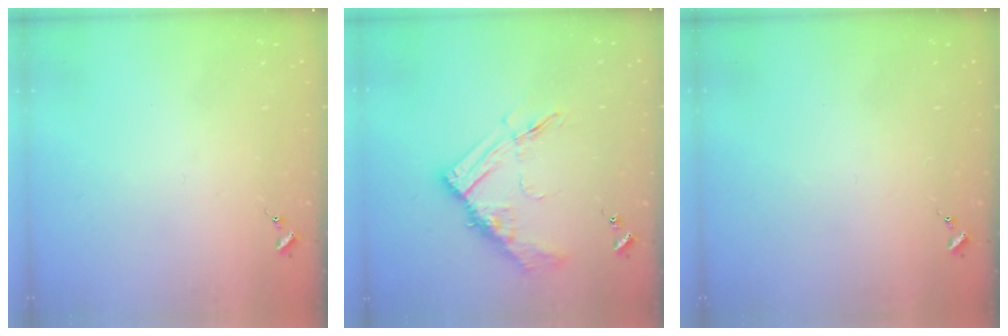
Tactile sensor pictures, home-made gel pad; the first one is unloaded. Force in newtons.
{"total": 12.4, "press": 12.4, "slide": 0.9}
{"total": 0.0}